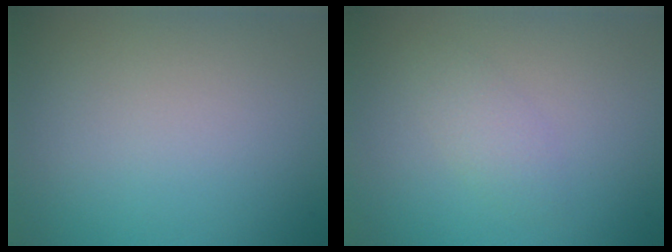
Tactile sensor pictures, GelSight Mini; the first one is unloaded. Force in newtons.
{"total": 1.5, "press": 1.5, "slide": 0.0}